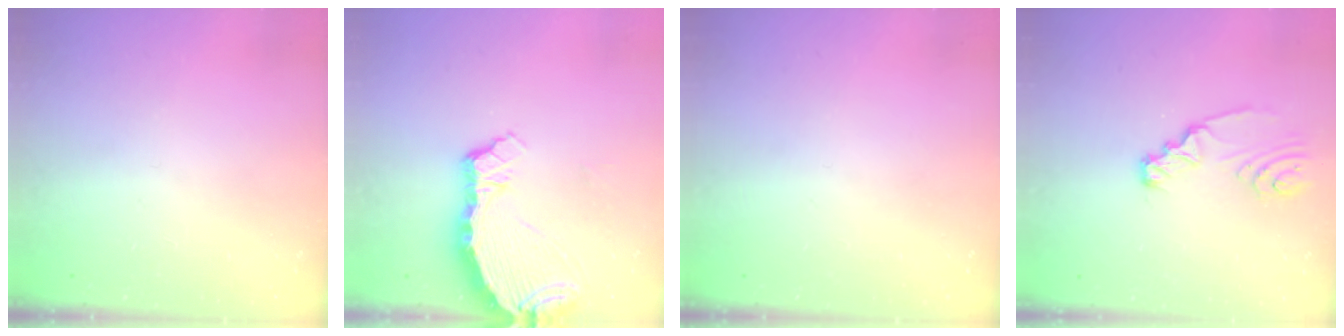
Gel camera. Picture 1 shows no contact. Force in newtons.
{"total": 8.4, "press": 8.0, "slide": 2.5}
{"total": 0.0}
{"total": 4.7, "press": 4.6, "slide": 0.5}